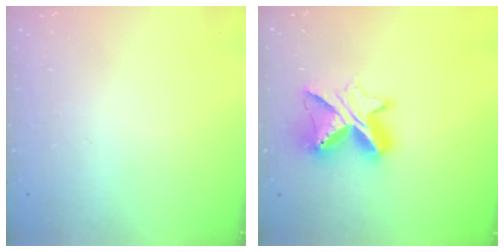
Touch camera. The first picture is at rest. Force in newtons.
{"total": 11.8, "press": 11.7, "slide": 1.1}